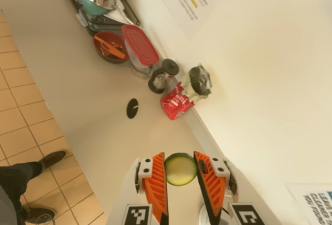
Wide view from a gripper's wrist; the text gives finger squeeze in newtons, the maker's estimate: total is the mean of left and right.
{"total": 8.9, "left": 9.2, "right": 8.7}